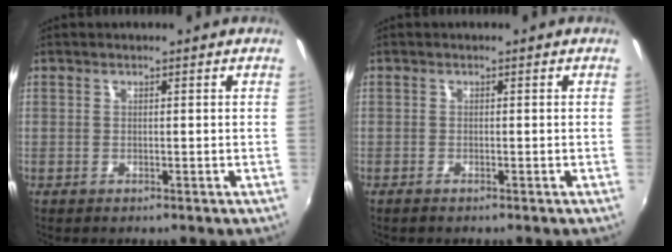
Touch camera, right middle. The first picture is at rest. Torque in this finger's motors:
{"motor_torque": [-0.34, -0.10, -0.03, -0.01]}